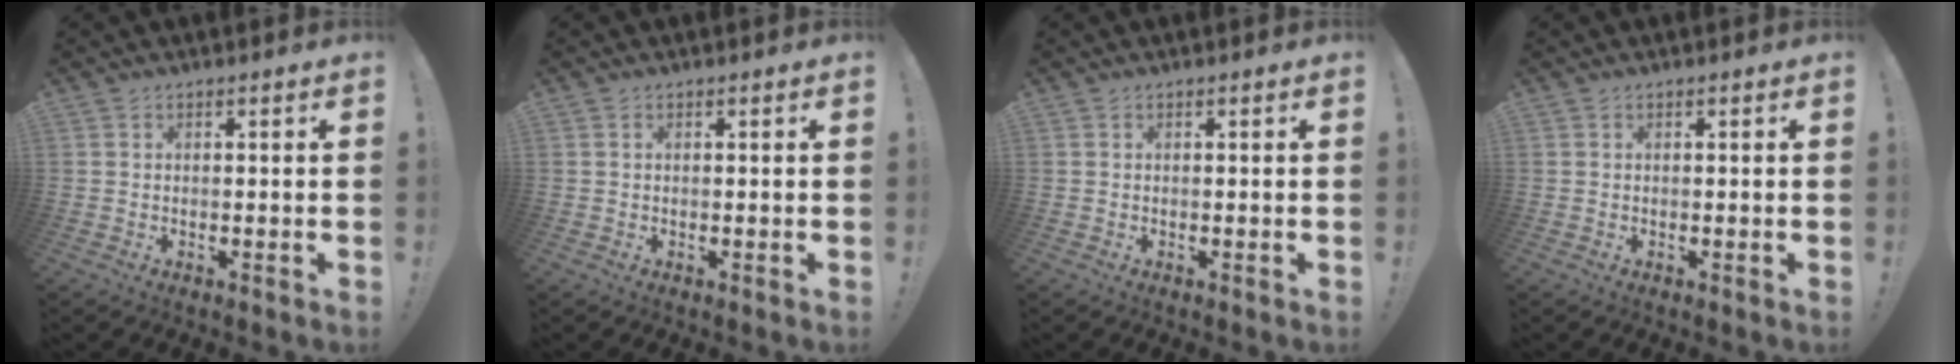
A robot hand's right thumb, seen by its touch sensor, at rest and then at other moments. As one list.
[{"total": 0.0}, {"total": 0.0}, {"total": 0.0}]